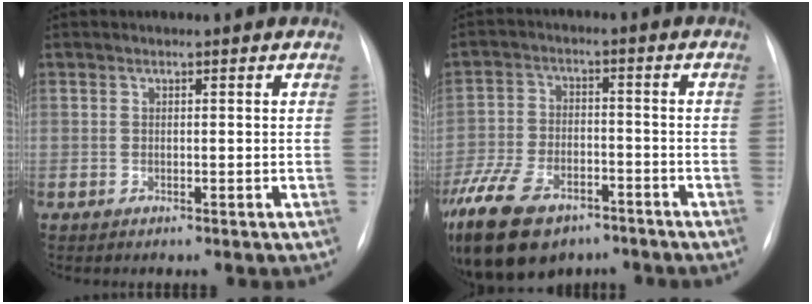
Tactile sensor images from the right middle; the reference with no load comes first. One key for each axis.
{"total": 20.1, "fx": -12.9, "fy": 10.8, "fz": 11.0, "tx": -0.304, "ty": -0.022, "tz": -0.218}